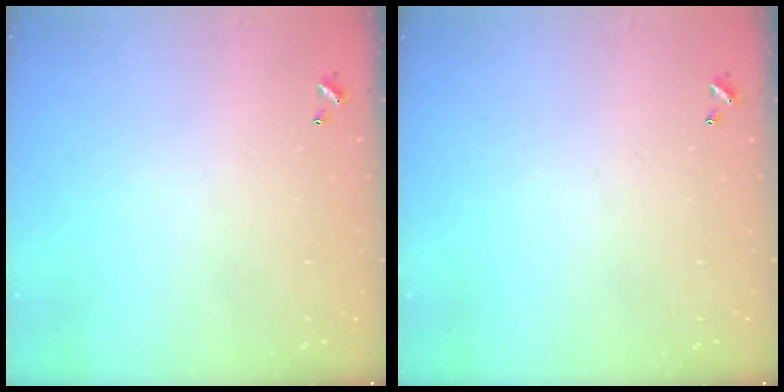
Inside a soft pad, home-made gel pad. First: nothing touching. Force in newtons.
{"total": 0.0}